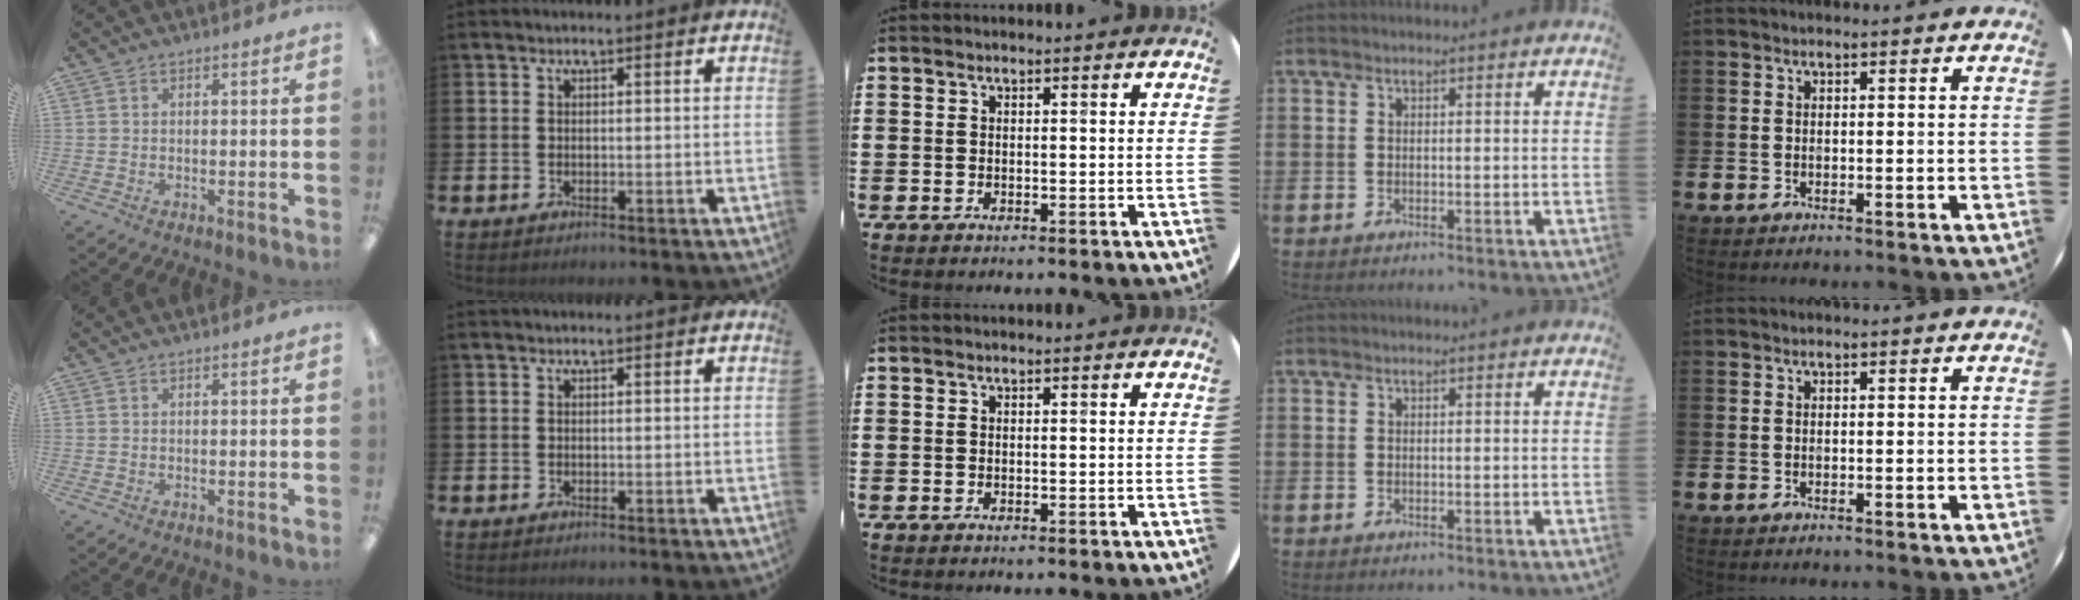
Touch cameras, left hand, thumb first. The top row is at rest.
{}